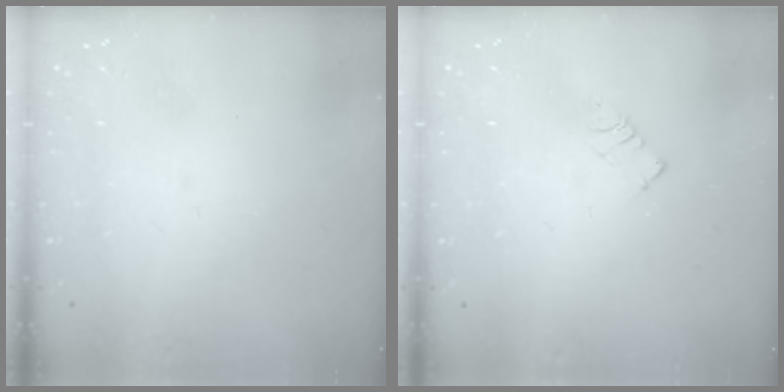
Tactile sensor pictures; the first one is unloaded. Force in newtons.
{"total": 2.6, "press": 2.6, "slide": 0.3}